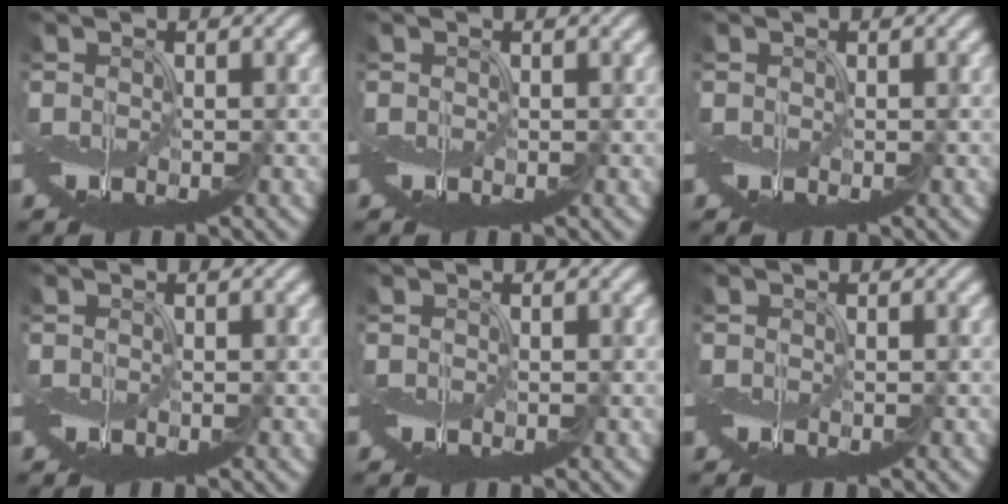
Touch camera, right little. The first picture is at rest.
{"total": 0.0}
{"total": 0.0}
{"total": 0.0}
{"total": 0.0}
{"total": 0.0}